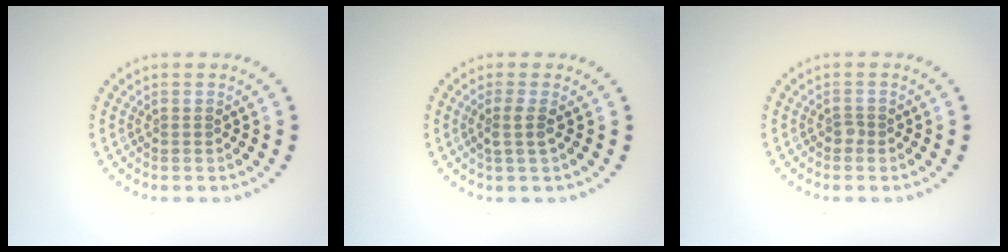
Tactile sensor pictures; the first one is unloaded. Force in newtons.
{"total": 1.6, "press": 1.2, "slide": 1.0}
{"total": 0.8, "press": 0.5, "slide": 0.6}